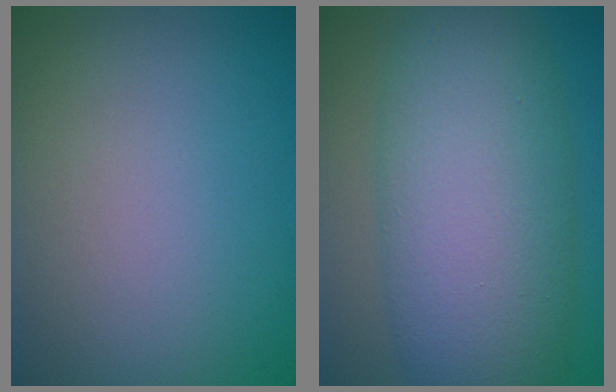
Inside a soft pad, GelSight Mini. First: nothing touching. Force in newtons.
{"total": 10.9, "press": 10.9, "slide": 0.3}